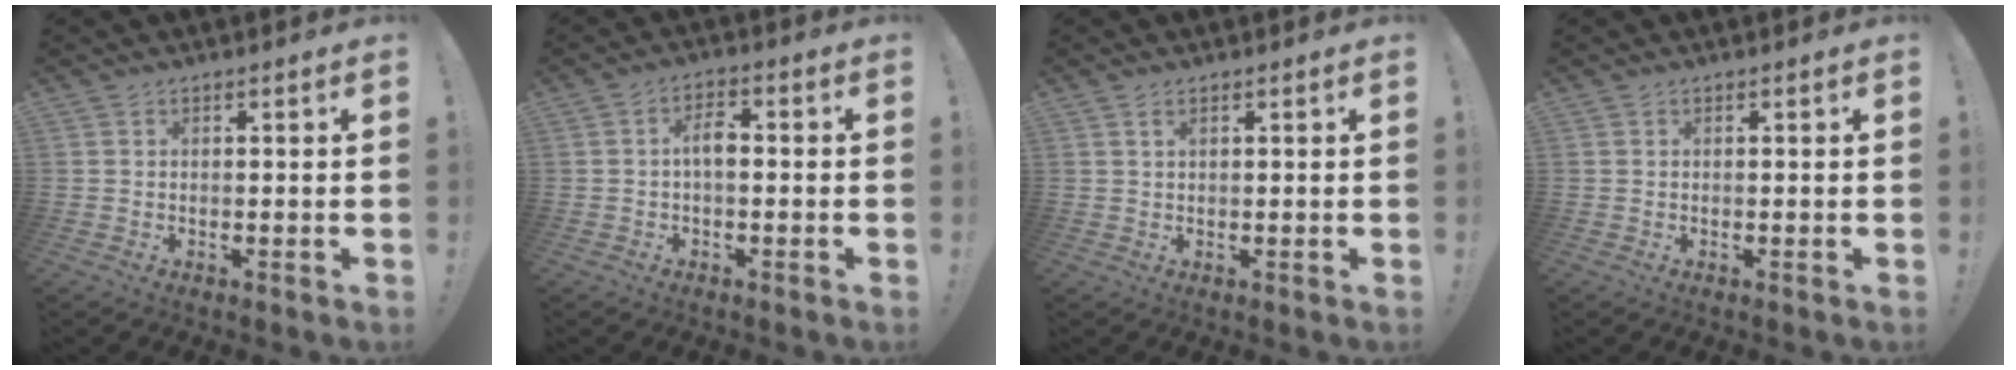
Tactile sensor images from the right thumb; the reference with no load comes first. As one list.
[{"total": 5.1, "force": [-0.2, 2.2, 4.6], "torque": [-0.086, 0.008, -0.009]}, {"total": 1.3, "force": [0.7, 0.5, 1.0], "torque": [-0.019, -0.001, 0.011]}, {"total": 0.0}]